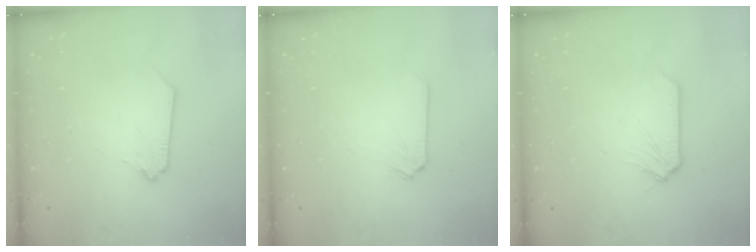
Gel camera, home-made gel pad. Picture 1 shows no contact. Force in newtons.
{"total": 0.0}
{"total": 0.7, "press": 0.7, "slide": 0.1}